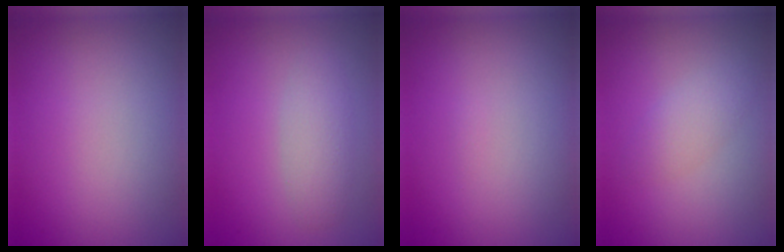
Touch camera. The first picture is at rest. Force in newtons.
{"total": 2.3, "press": 2.3, "slide": 0.1}
{"total": 0.0}
{"total": 1.9, "press": 1.9, "slide": 0.1}